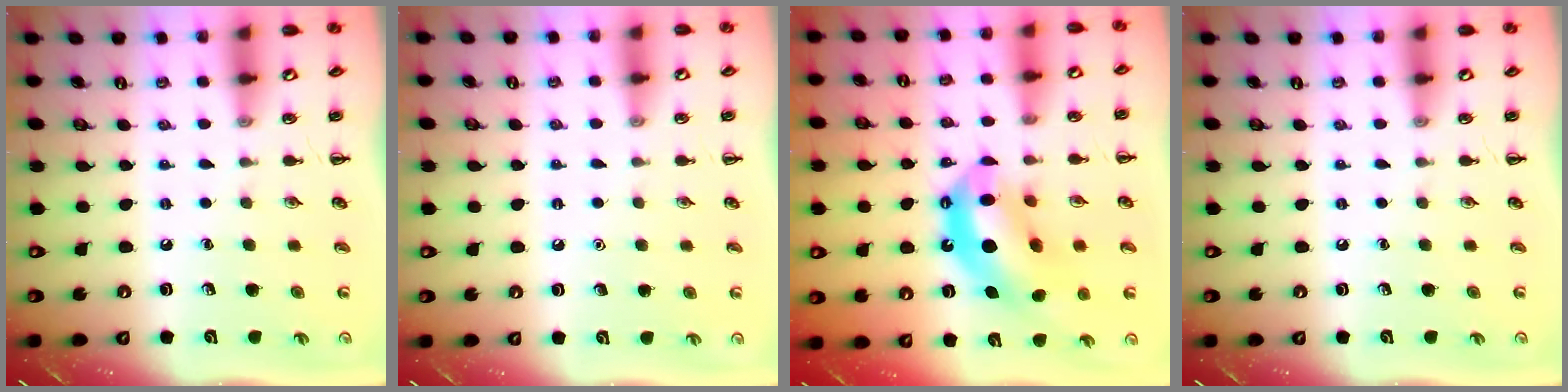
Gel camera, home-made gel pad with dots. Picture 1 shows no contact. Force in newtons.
{"total": 1.6, "press": 1.5, "slide": 0.1}
{"total": 13.6, "press": 13.1, "slide": 3.8}
{"total": 0.0}